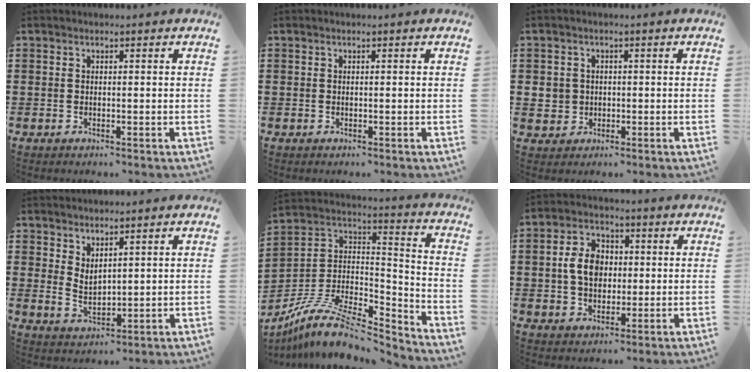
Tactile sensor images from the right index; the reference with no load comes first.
{"total": 0.0}
{"total": 3.1, "force": [0.0, 3.0, 0.8], "torque": [-0.028, 0.010, -0.003]}
{"total": 3.1, "force": [2.5, 1.5, 1.2], "torque": [-0.030, -0.003, 0.047]}
{"total": 11.7, "force": [-8.8, 4.0, 6.5], "torque": [-0.123, 0.024, -0.168]}
{"total": 6.8, "force": [0.2, 5.2, 4.5], "torque": [-0.104, 0.011, -0.004]}